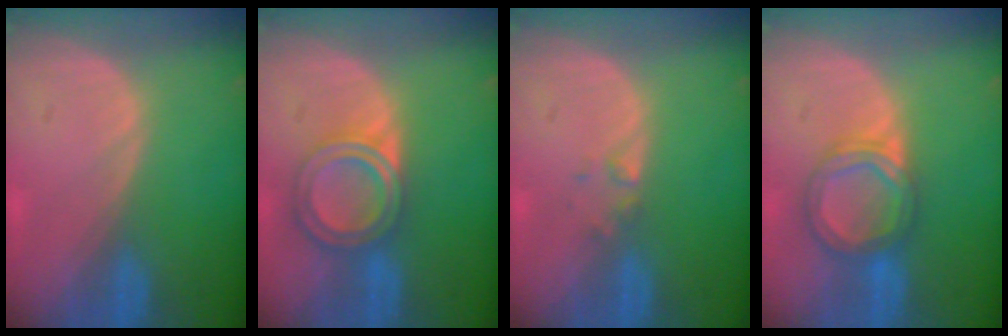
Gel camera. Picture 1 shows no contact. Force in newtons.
{"total": 6.7, "press": 5.9, "slide": 3.2}
{"total": 1.2, "press": 1.2, "slide": 0.1}
{"total": 6.3, "press": 5.8, "slide": 2.3}